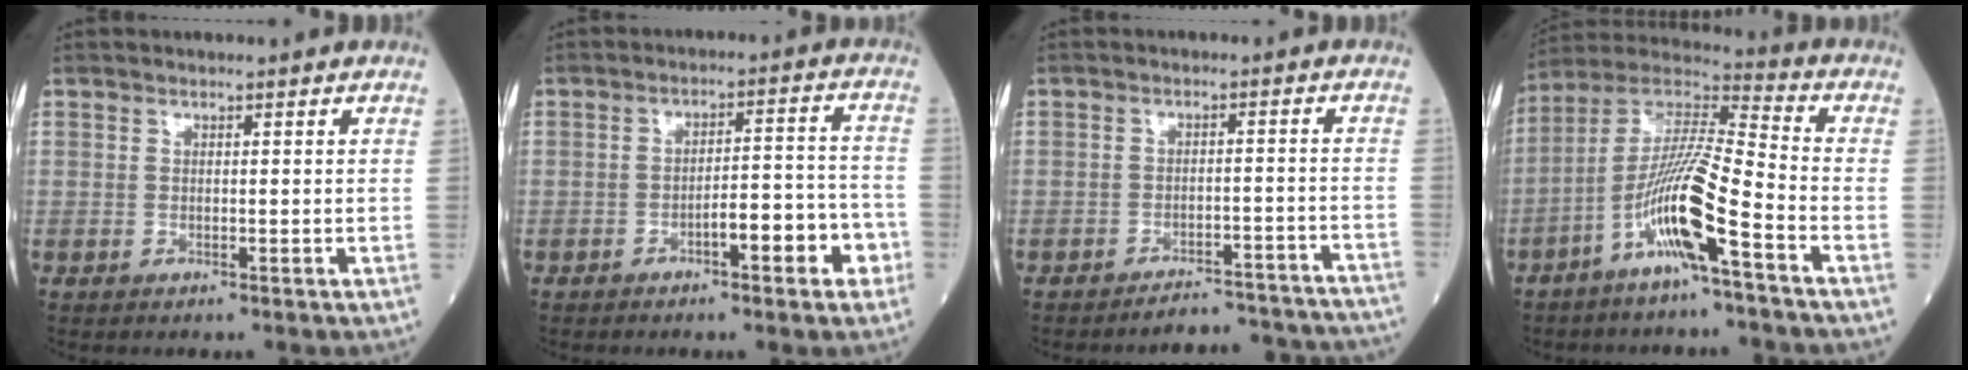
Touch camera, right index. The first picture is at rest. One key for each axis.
{"total": 7.4, "fx": -3.7, "fy": 1.8, "fz": 6.2, "tx": -0.079, "ty": 0.025, "tz": -0.049}
{"total": 12.6, "fx": -12.4, "fy": 1.6, "fz": 1.4, "tx": 0.010, "ty": 0.023, "tz": -0.143}
{"total": 12.6, "fx": -5.6, "fy": 0.3, "fz": 11.3, "tx": -0.226, "ty": 0.002, "tz": -0.112}